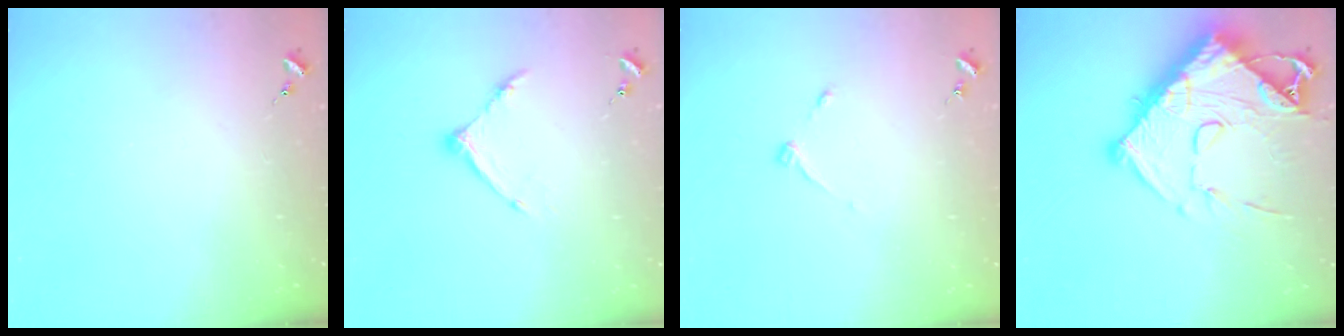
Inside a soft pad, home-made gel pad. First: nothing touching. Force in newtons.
{"total": 10.0, "press": 9.9, "slide": 0.7}
{"total": 3.7, "press": 3.6, "slide": 0.6}
{"total": 17.9, "press": 17.8, "slide": 2.0}